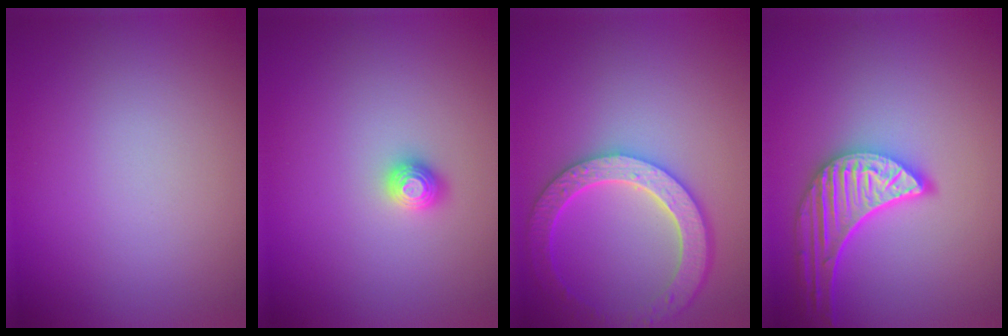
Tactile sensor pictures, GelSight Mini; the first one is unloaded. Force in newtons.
{"total": 1.1, "press": 1.1, "slide": 0.3}
{"total": 5.8, "press": 4.7, "slide": 3.4}
{"total": 5.2, "press": 4.2, "slide": 3.0}